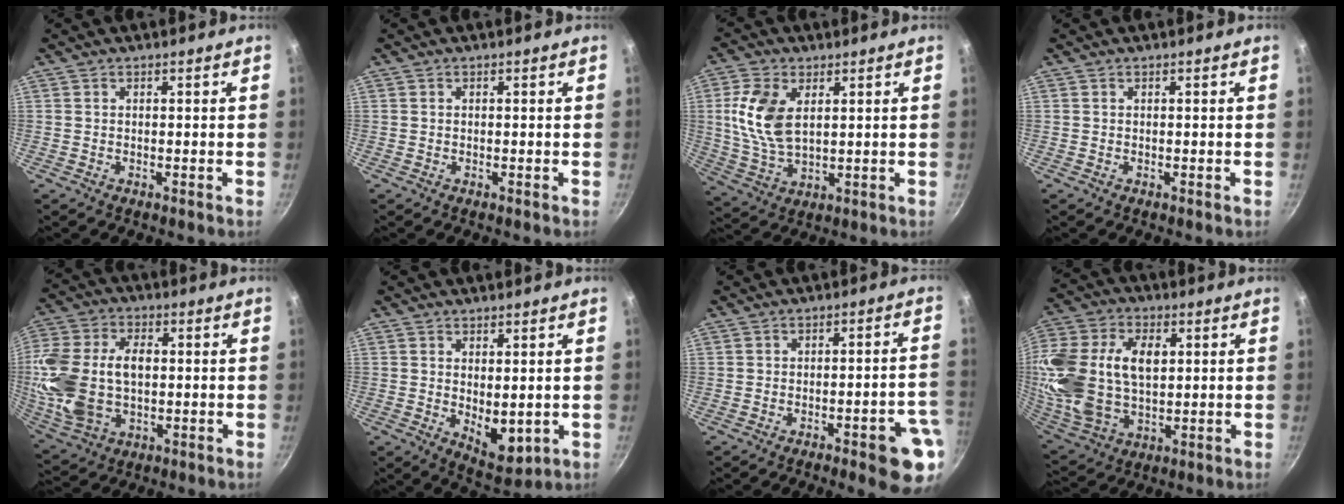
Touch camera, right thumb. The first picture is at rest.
{"total": 0.0}
{"total": 11.4, "force": [2.7, 6.6, 8.8], "torque": [-0.174, -0.014, 0.057]}
{"total": 0.0}
{"total": 18.8, "force": [0.1, 12.3, 14.2], "torque": [-0.287, 0.020, 0.008]}
{"total": 7.3, "force": [0.1, 3.9, 6.2], "torque": [-0.073, -0.023, 0.014]}
{"total": 10.6, "force": [-4.7, 2.4, 9.2], "torque": [-0.082, 0.035, -0.052]}
{"total": 23.4, "force": [3.7, 15.4, 17.3], "torque": [-0.366, 0.008, 0.071]}